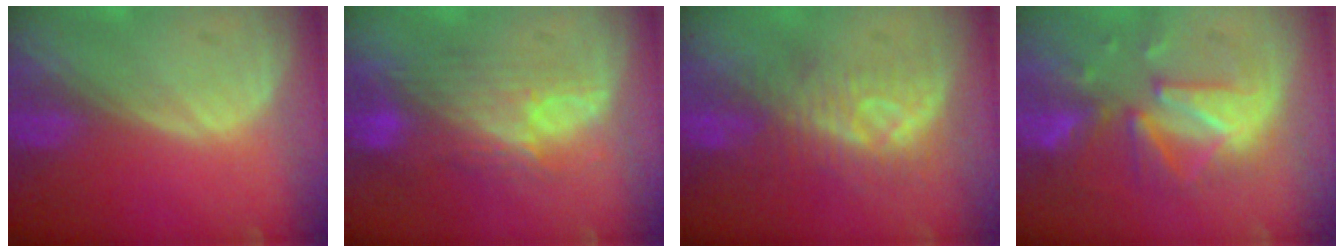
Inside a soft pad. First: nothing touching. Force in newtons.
{"total": 9.8, "press": 8.3, "slide": 5.1}
{"total": 8.2, "press": 7.5, "slide": 3.4}
{"total": 9.6, "press": 9.0, "slide": 3.4}